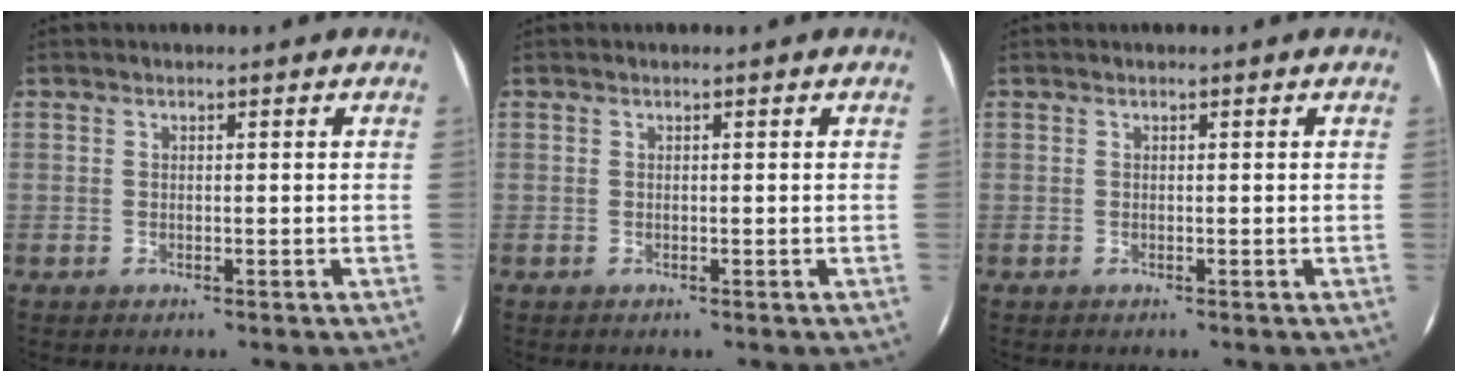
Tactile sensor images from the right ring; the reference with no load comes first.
{"total": 0.0}
{"total": 0.0}